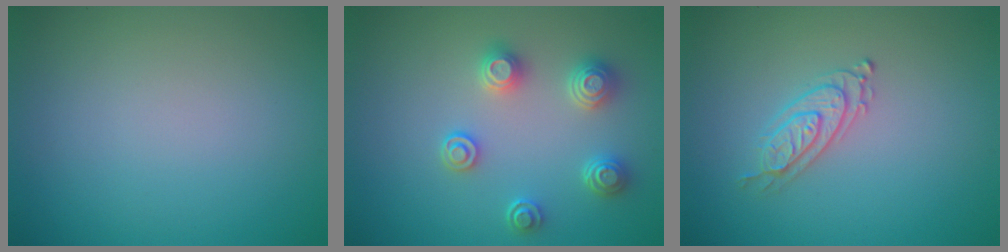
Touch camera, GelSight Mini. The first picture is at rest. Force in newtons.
{"total": 3.3, "press": 3.1, "slide": 1.3}
{"total": 2.2, "press": 2.0, "slide": 0.8}